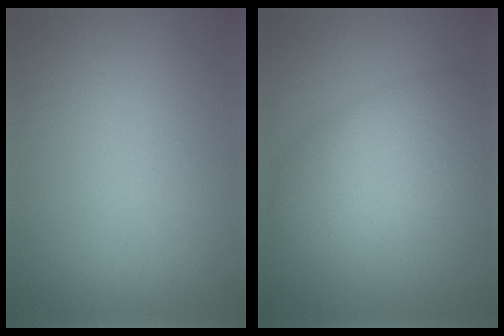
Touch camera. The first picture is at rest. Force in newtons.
{"total": 6.0, "press": 6.0, "slide": 0.5}